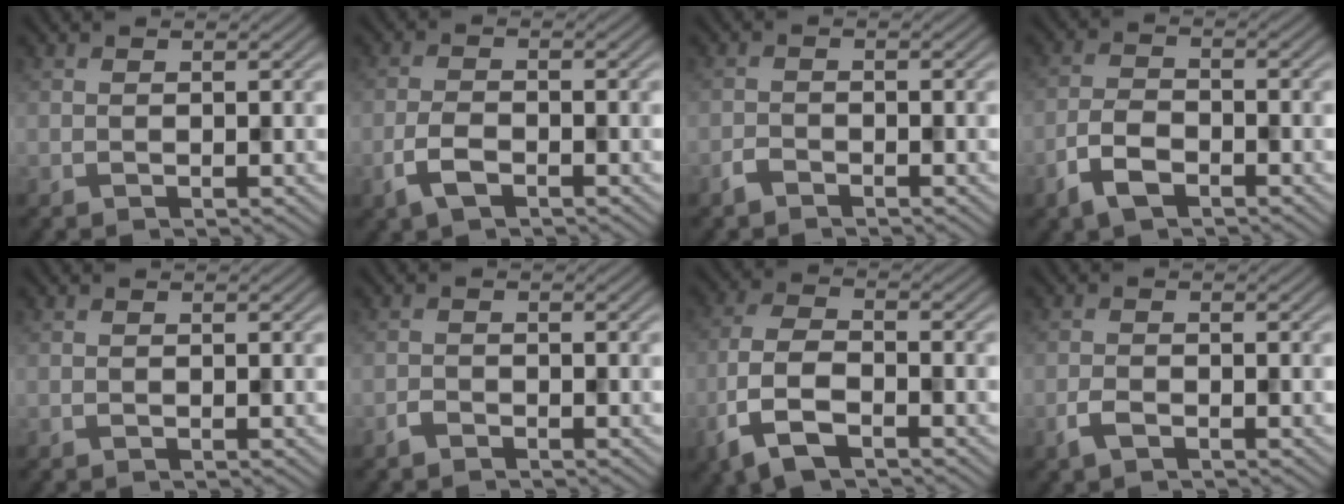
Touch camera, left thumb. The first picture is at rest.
{"total": 3.6, "force": [-2.0, 1.5, 2.5], "torque": [-0.059, -0.002, -0.044]}
{"total": 1.5, "force": [-1.3, 0.5, 0.6], "torque": [-0.013, 0.000, -0.031]}
{"total": 4.6, "force": [-2.8, 2.1, 3.0], "torque": [-0.064, -0.003, -0.065]}
{"total": 0.0}
{"total": 1.2, "force": [-1.1, 0.4, 0.5], "torque": [-0.009, 0.000, -0.024]}
{"total": 8.1, "force": [-4.3, 3.6, 5.9], "torque": [-0.139, -0.006, -0.097]}
{"total": 2.1, "force": [-1.3, 0.8, 1.3], "torque": [-0.032, -0.002, -0.031]}